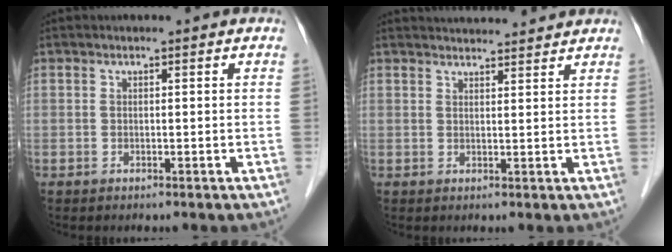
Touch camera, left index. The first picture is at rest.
{"total": 7.8, "force": [7.6, 0.7, 1.6], "torque": [-0.023, 0.026, 0.094]}